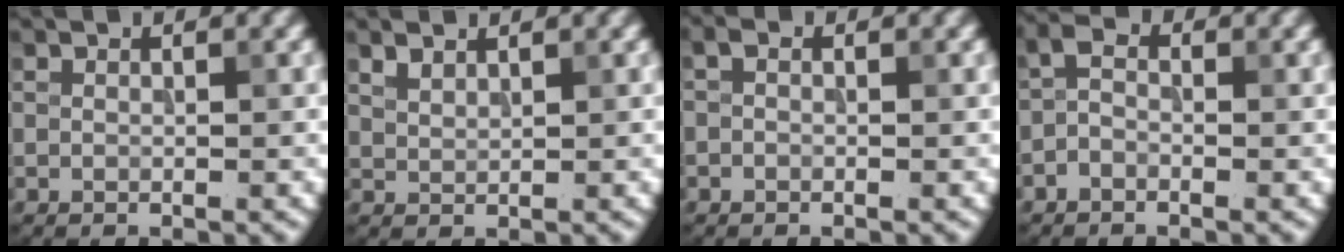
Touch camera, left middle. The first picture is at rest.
{"total": 1.4, "force": [1.2, 0.4, 0.6], "torque": [-0.015, 0.004, 0.025]}
{"total": 0.7, "force": [-0.1, 0.4, 0.5], "torque": [-0.012, -0.001, -0.006]}
{"total": 1.7, "force": [-0.9, 0.8, 1.1], "torque": [-0.022, 0.004, -0.027]}